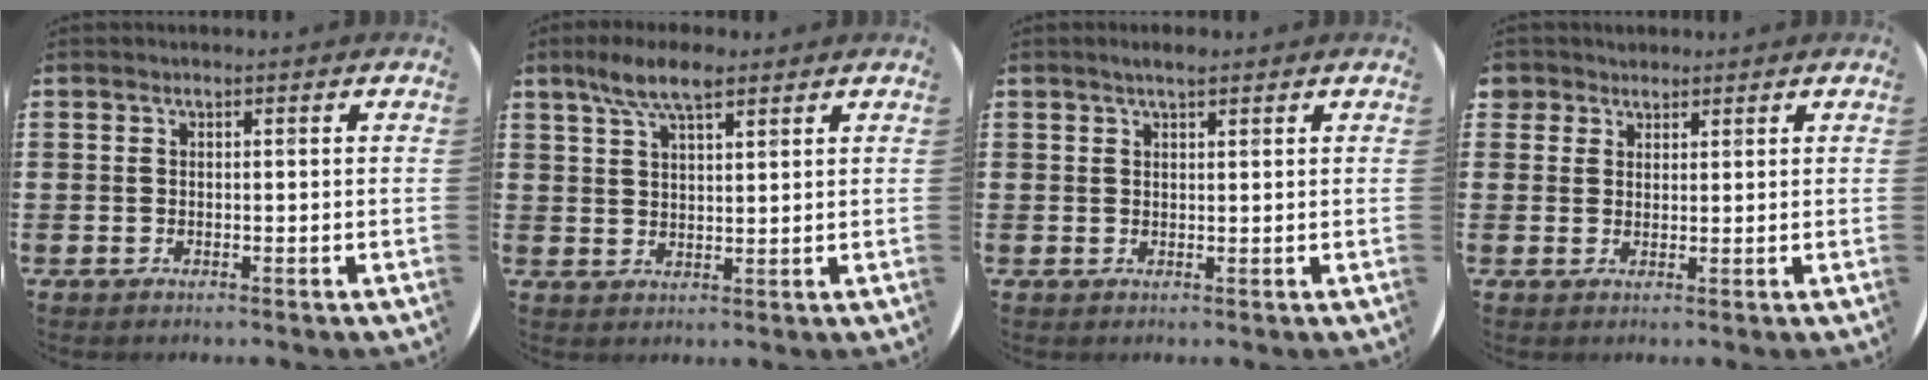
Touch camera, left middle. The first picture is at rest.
{"total": 6.5, "force": [4.6, 2.1, 4.1], "torque": [-0.084, -0.001, 0.081]}
{"total": 1.9, "force": [1.5, 0.4, 1.2], "torque": [-0.024, 0.005, 0.025]}
{"total": 2.2, "force": [1.8, 1.3, -0.2], "torque": [0.007, 0.004, 0.034]}